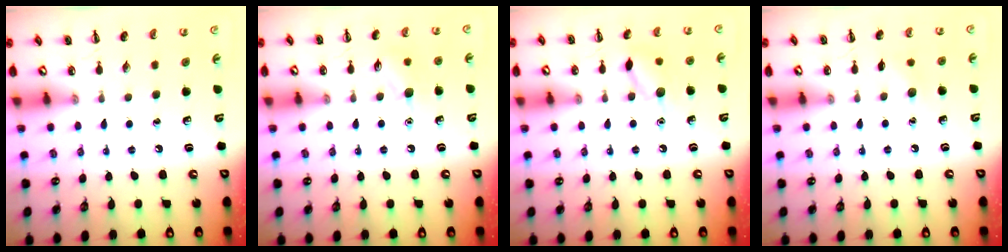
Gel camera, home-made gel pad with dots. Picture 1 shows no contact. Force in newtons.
{"total": 7.8, "press": 7.6, "slide": 1.3}
{"total": 9.9, "press": 9.9, "slide": 0.8}
{"total": 4.8, "press": 4.6, "slide": 1.4}